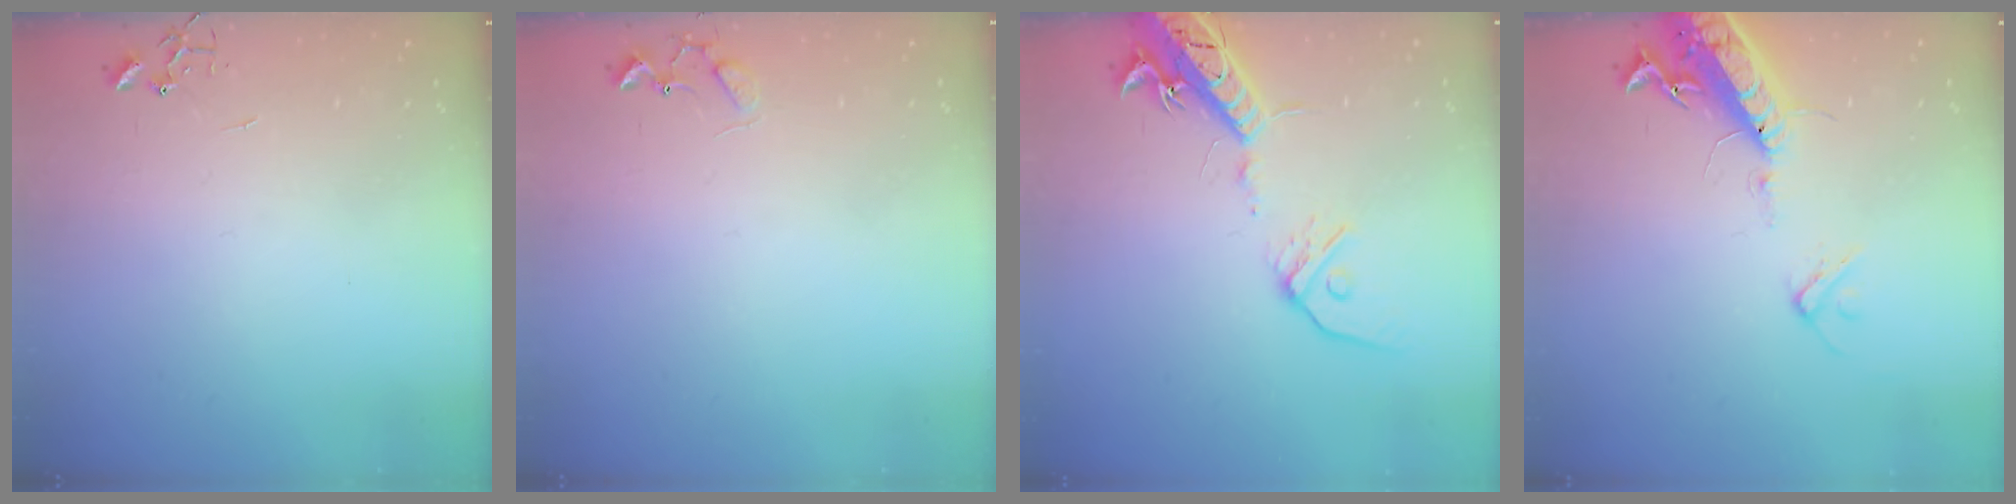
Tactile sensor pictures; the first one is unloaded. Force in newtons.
{"total": 6.2, "press": 6.2, "slide": 0.4}
{"total": 16.6, "press": 16.3, "slide": 3.5}
{"total": 15.6, "press": 15.2, "slide": 3.5}